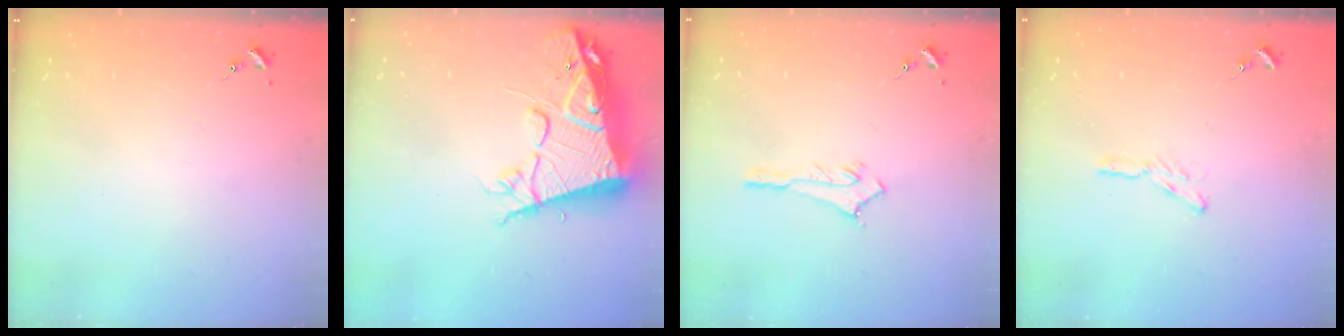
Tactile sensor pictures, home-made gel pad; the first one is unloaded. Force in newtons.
{"total": 18.3, "press": 18.1, "slide": 2.1}
{"total": 2.9, "press": 2.8, "slide": 0.4}
{"total": 4.3, "press": 4.2, "slide": 0.4}